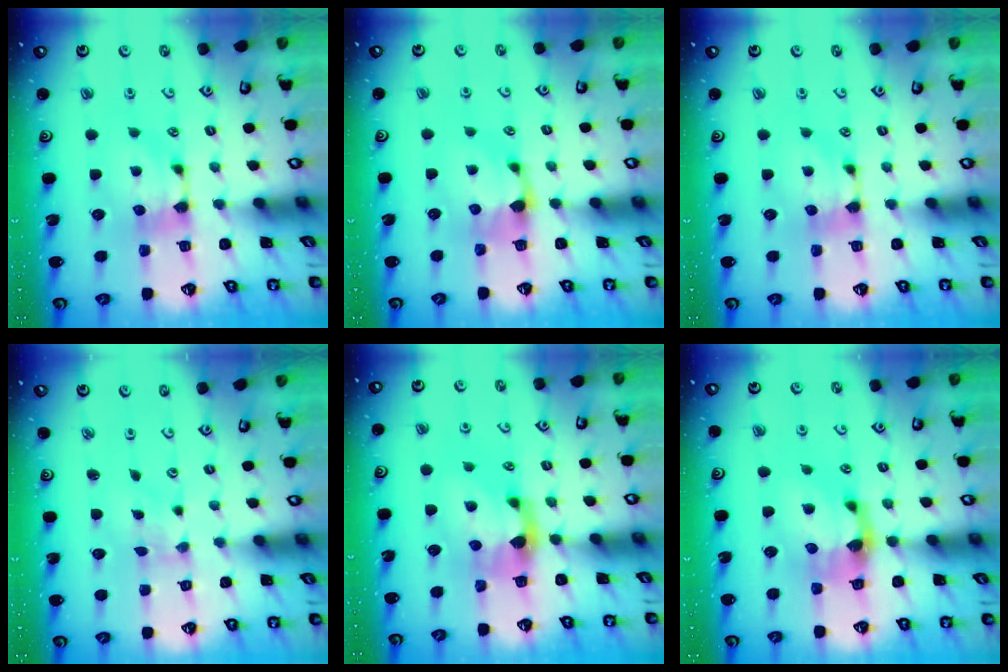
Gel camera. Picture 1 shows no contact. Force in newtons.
{"total": 1.6, "press": 1.2, "slide": 1.0}
{"total": 0.0}
{"total": 5.0, "press": 4.9, "slide": 0.7}
{"total": 2.9, "press": 2.6, "slide": 1.5}
{"total": 4.3, "press": 3.7, "slide": 2.2}